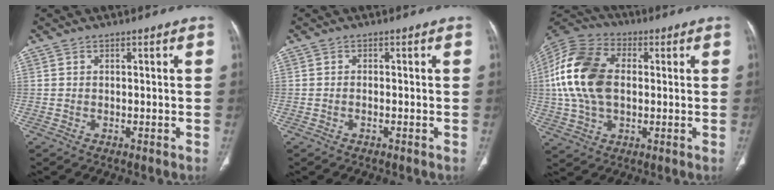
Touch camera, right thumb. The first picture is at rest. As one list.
[{"total": 0.6, "force": [-0.3, 0.2, 0.4], "torque": [-0.010, 0.006, -0.006]}, {"total": 17.5, "force": [1.2, 11.4, 13.2], "torque": [-0.265, 0.020, 0.019]}]